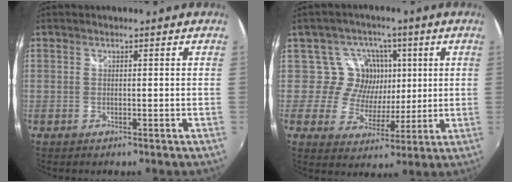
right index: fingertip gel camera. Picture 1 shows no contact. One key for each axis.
{"total": 8.9, "fx": 2.1, "fy": 8.5, "fz": 1.3, "tx": -0.022, "ty": -0.003, "tz": 0.024}